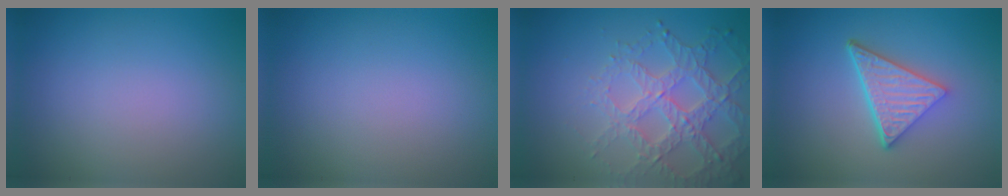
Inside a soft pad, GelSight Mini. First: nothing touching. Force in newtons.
{"total": 0.0}
{"total": 4.7, "press": 4.1, "slide": 2.4}
{"total": 5.1, "press": 3.6, "slide": 3.7}